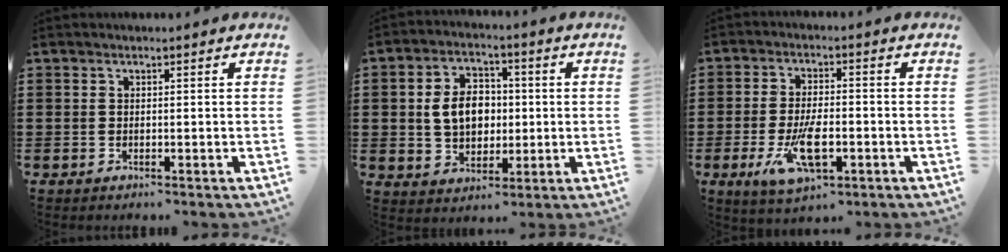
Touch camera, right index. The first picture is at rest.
{"total": 7.5, "force": [0.2, 5.6, 5.0], "torque": [-0.107, 0.007, -0.005]}
{"total": 8.8, "force": [-2.9, 3.6, 7.5], "torque": [-0.152, -0.017, -0.050]}